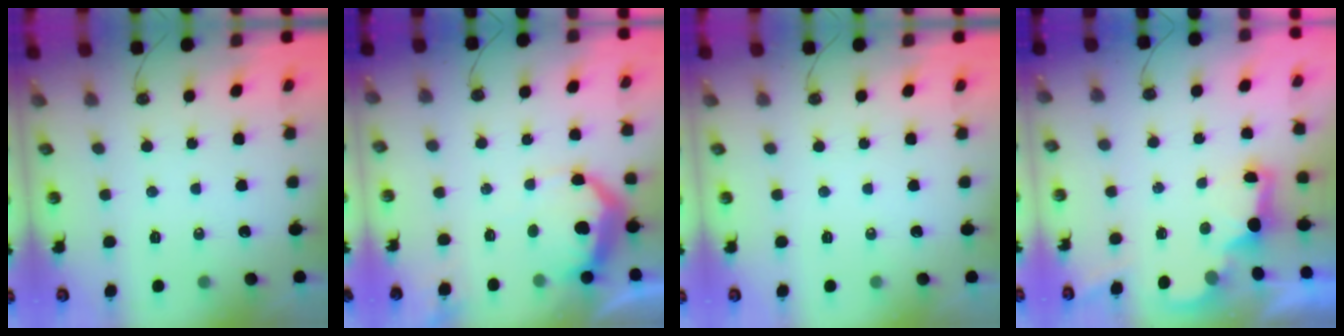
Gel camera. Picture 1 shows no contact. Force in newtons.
{"total": 10.0, "press": 10.0, "slide": 0.7}
{"total": 0.0}
{"total": 2.3, "press": 2.2, "slide": 0.7}